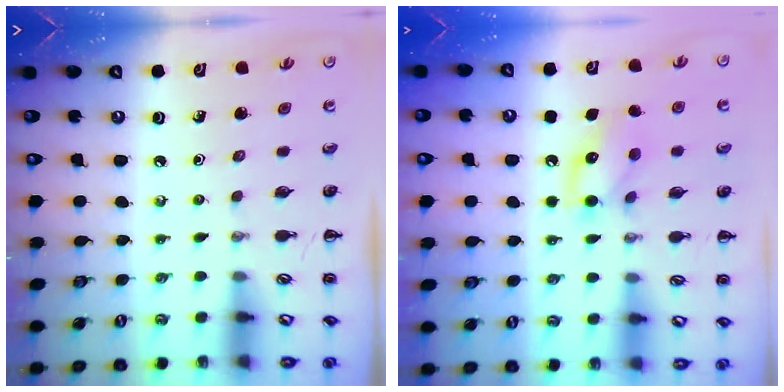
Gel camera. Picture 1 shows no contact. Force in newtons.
{"total": 12.0, "press": 11.9, "slide": 1.2}